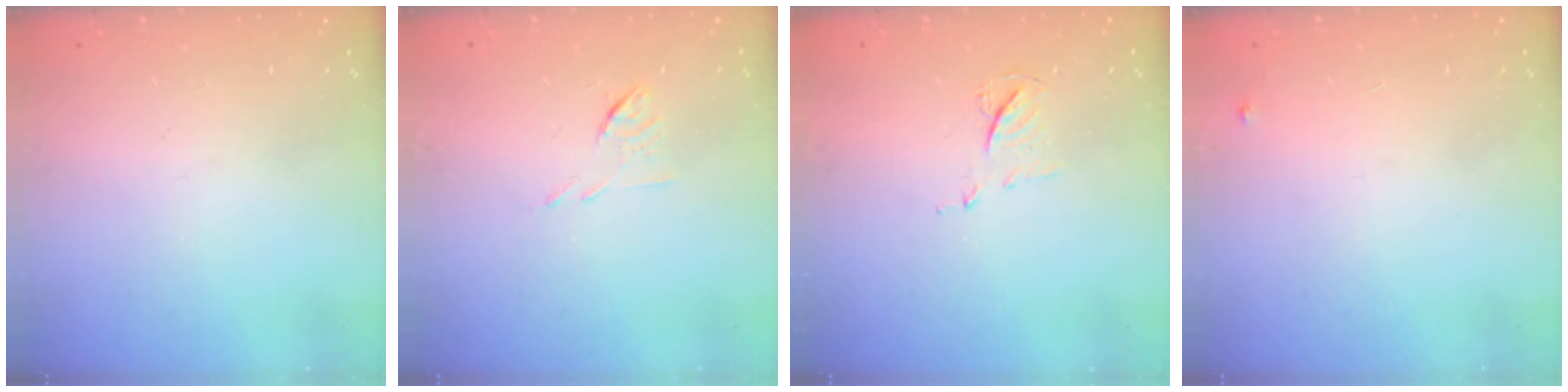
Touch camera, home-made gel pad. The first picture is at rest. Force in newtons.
{"total": 6.0, "press": 6.0, "slide": 0.7}
{"total": 6.1, "press": 6.0, "slide": 0.7}
{"total": 3.2, "press": 3.2, "slide": 0.2}